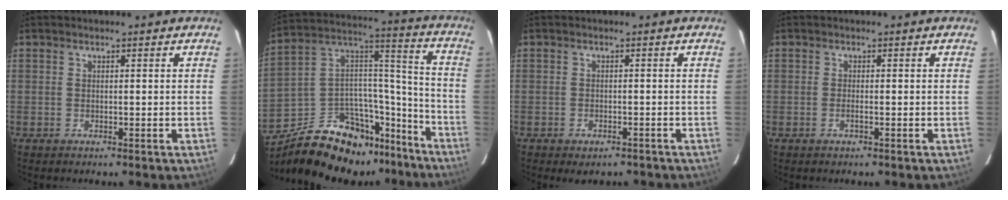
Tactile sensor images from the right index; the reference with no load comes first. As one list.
[{"total": 23.4, "force": [-19.0, 10.0, 9.5], "torque": [-0.156, 0.049, -0.297]}, {"total": 3.8, "force": [-3.1, 1.9, 1.4], "torque": [-0.012, 0.000, -0.038]}, {"total": 1.0, "force": [-0.4, 0.1, 0.9], "torque": [-0.020, 0.000, -0.007]}]